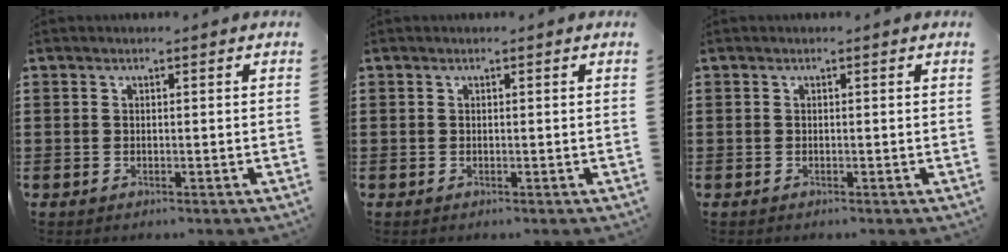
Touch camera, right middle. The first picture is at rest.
{"total": 0.0}
{"total": 0.0}